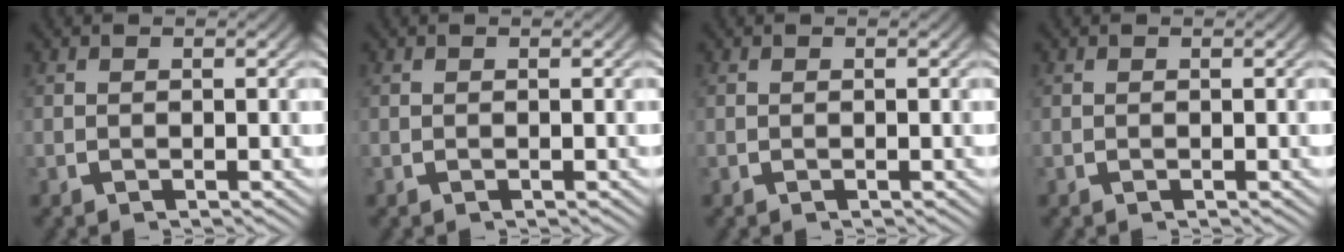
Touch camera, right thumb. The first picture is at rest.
{"total": 0.0}
{"total": 0.0}
{"total": 0.0}